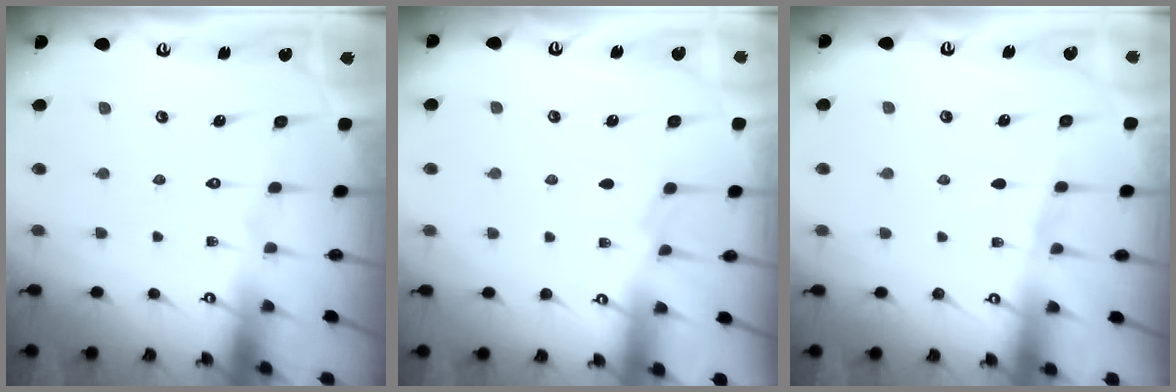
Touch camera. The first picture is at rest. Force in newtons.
{"total": 3.2, "press": 3.2, "slide": 0.5}
{"total": 3.6, "press": 3.6, "slide": 0.5}